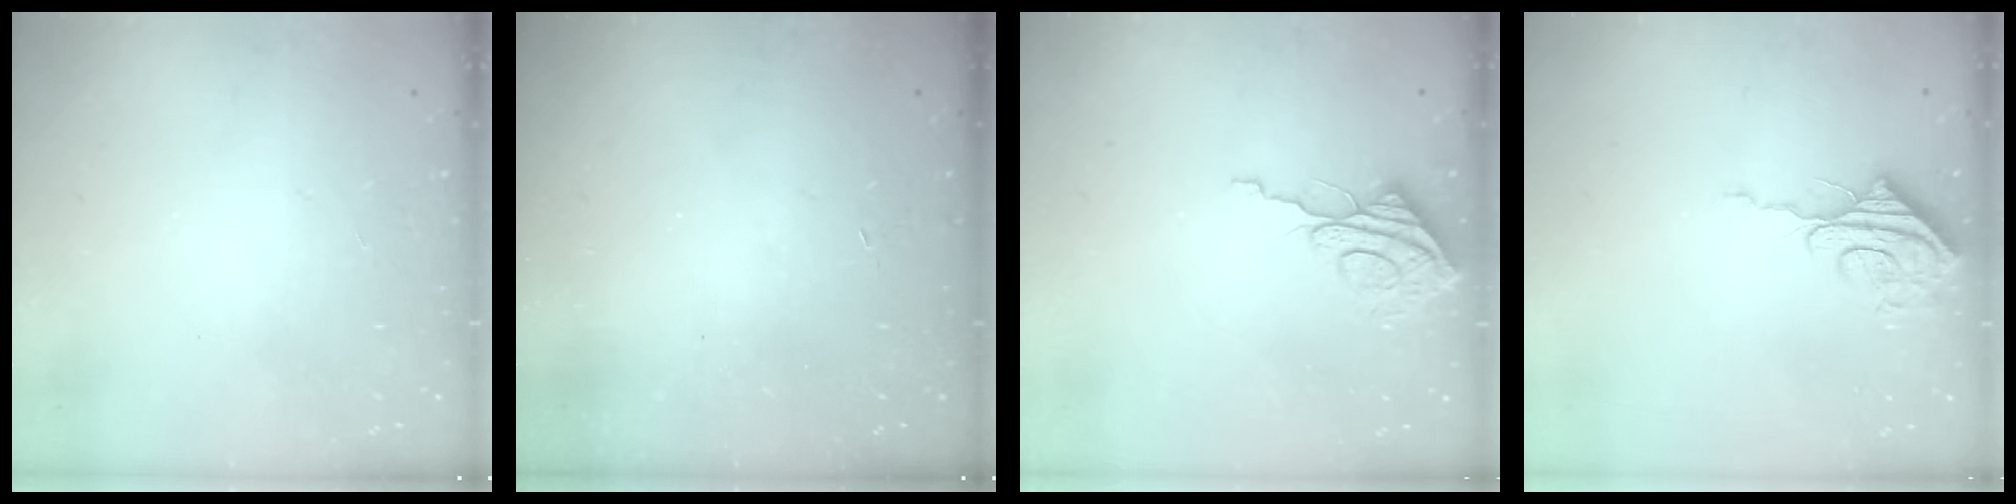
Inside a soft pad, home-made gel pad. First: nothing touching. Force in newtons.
{"total": 3.3, "press": 3.3, "slide": 0.3}
{"total": 10.1, "press": 10.0, "slide": 0.9}
{"total": 8.5, "press": 8.5, "slide": 0.9}